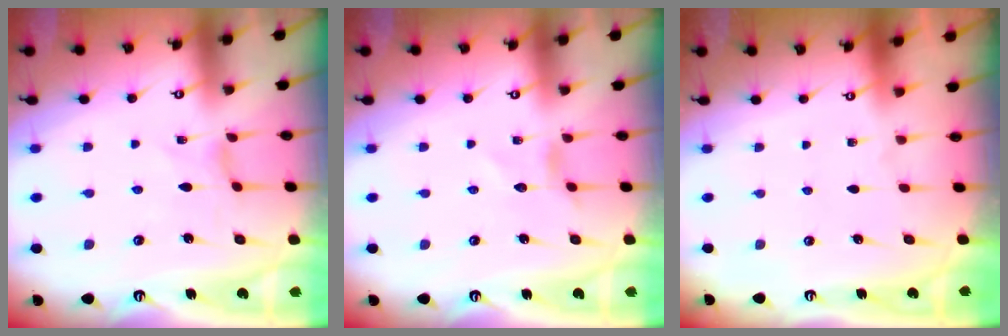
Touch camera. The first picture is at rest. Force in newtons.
{"total": 2.3, "press": 2.3, "slide": 0.2}
{"total": 0.0}